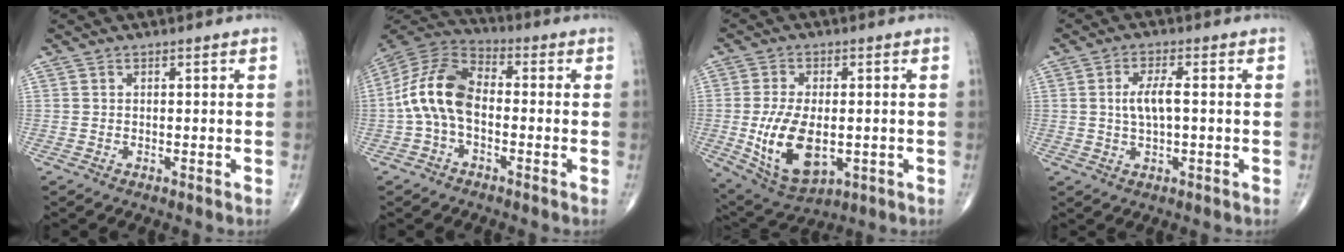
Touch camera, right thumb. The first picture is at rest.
{"total": 12.4, "force": [-1.3, 7.3, 9.9], "torque": [-0.196, 0.036, -0.037]}
{"total": 13.7, "force": [-2.0, 7.5, 11.3], "torque": [-0.203, -0.011, -0.017]}
{"total": 5.1, "force": [0.3, 1.8, 4.7], "torque": [-0.101, 0.003, 0.004]}